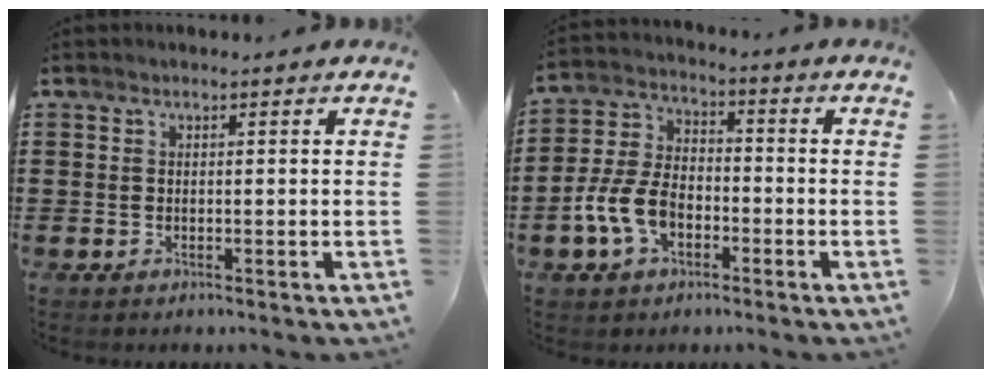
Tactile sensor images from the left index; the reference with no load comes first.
{"total": 8.1, "force": [-3.3, 4.8, 5.7], "torque": [-0.146, 0.002, -0.070]}